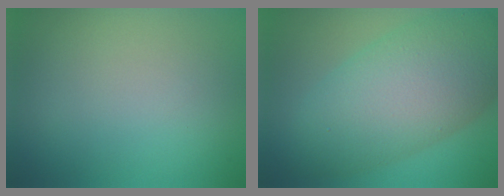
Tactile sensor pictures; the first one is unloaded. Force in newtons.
{"total": 9.4, "press": 9.4, "slide": 0.2}